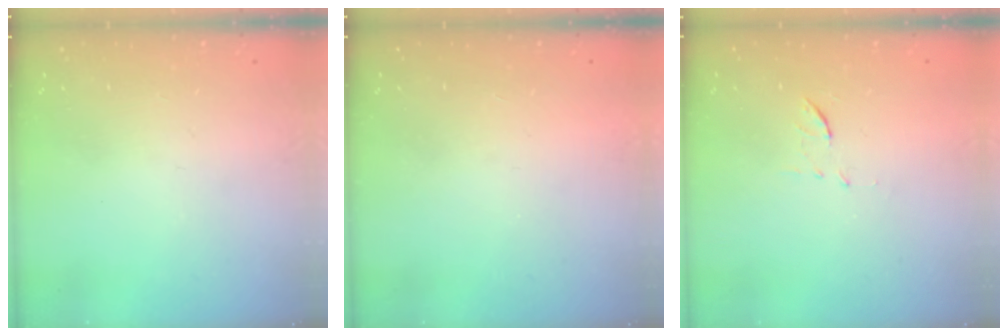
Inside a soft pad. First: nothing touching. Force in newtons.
{"total": 1.5, "press": 1.5, "slide": 0.1}
{"total": 6.2, "press": 6.0, "slide": 1.8}